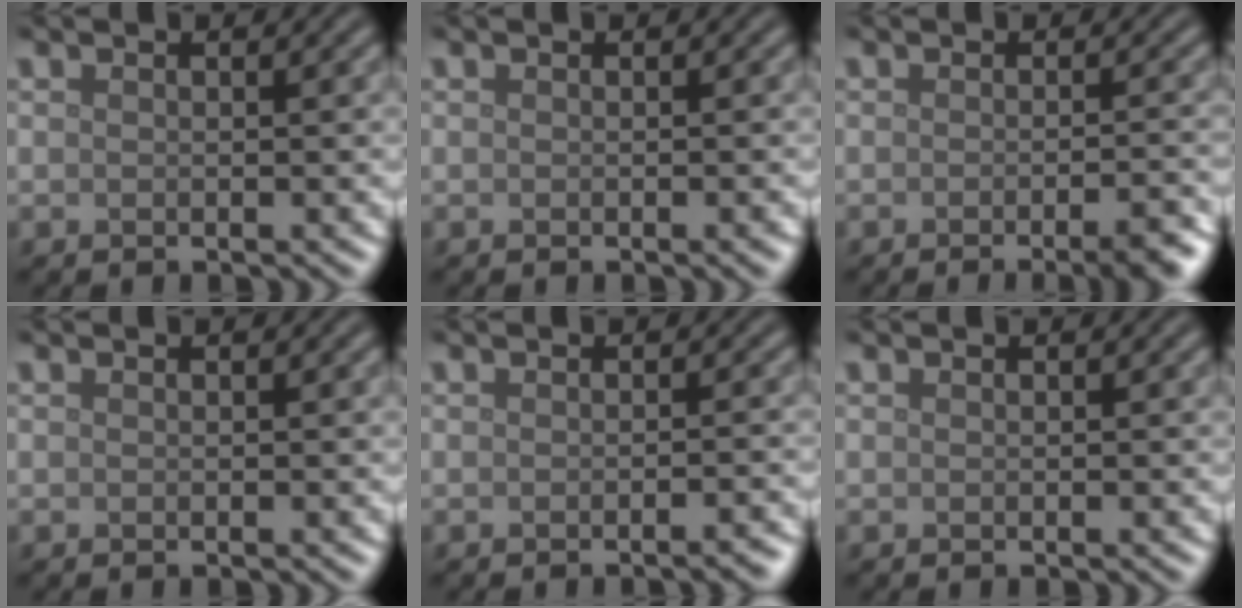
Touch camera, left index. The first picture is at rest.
{"total": 0.6, "force": [-0.2, 0.1, 0.5], "torque": [-0.006, 0.001, -0.002]}
{"total": 4.6, "force": [-2.3, 1.2, 3.7], "torque": [-0.032, 0.002, -0.027]}
{"total": 0.0}
{"total": 1.5, "force": [-1.0, 0.4, 1.1], "torque": [-0.006, 0.000, -0.016]}
{"total": 0.0}